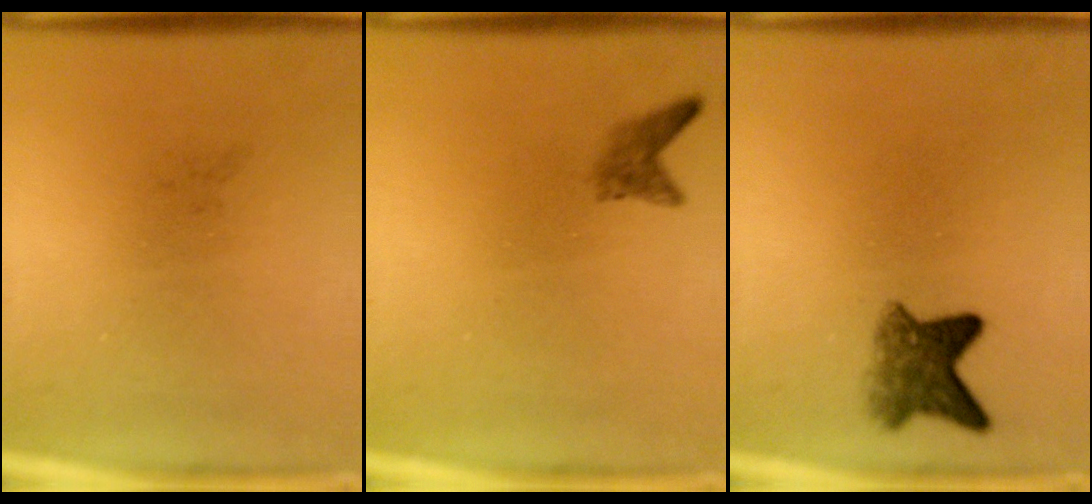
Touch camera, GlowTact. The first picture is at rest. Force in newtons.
{"total": 1.6}
{"total": 4.8}